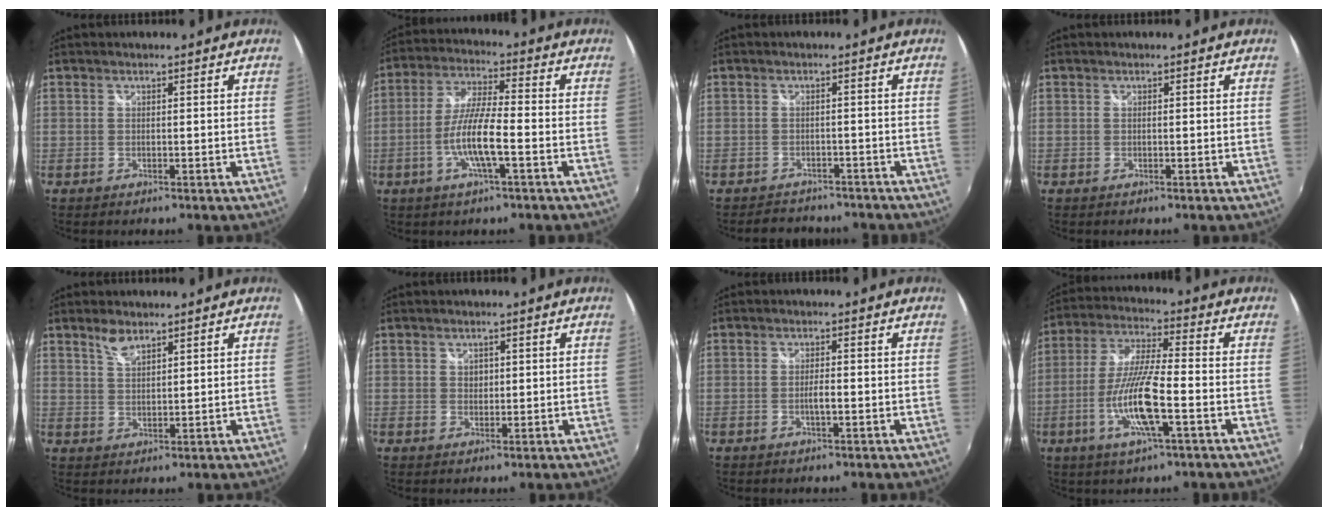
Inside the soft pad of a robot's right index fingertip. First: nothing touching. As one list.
[{"total": 9.4, "force": [-3.3, 1.1, 8.8], "torque": [-0.180, -0.003, -0.063]}, {"total": 6.3, "force": [-5.5, 2.9, 1.4], "torque": [-0.032, 0.004, -0.073]}, {"total": 0.0}, {"total": 3.5, "force": [2.6, 1.2, 1.9], "torque": [-0.034, 0.001, 0.049]}, {"total": 1.5, "force": [0.4, 1.3, 0.6], "torque": [-0.006, 0.002, 0.006]}, {"total": 1.8, "force": [-0.7, 0.1, 1.6], "torque": [-0.031, -0.003, -0.013]}, {"total": 12.7, "force": [-4.4, 1.5, 11.8], "torque": [-0.242, -0.011, -0.084]}]